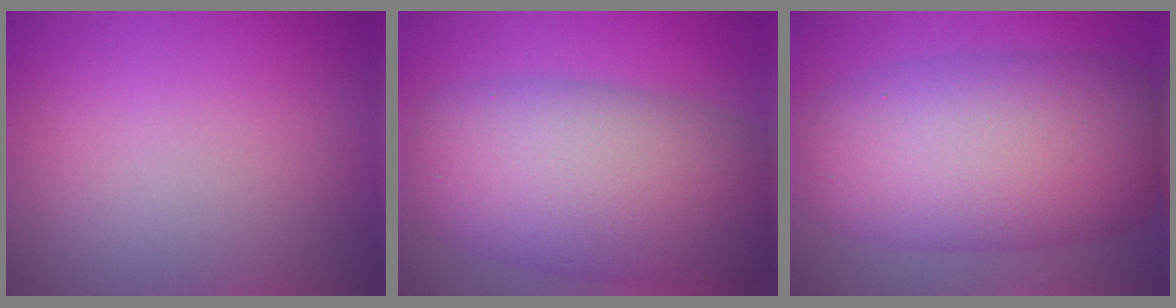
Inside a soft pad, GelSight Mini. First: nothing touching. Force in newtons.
{"total": 12.3, "press": 12.3, "slide": 0.3}
{"total": 12.3, "press": 12.3, "slide": 0.1}